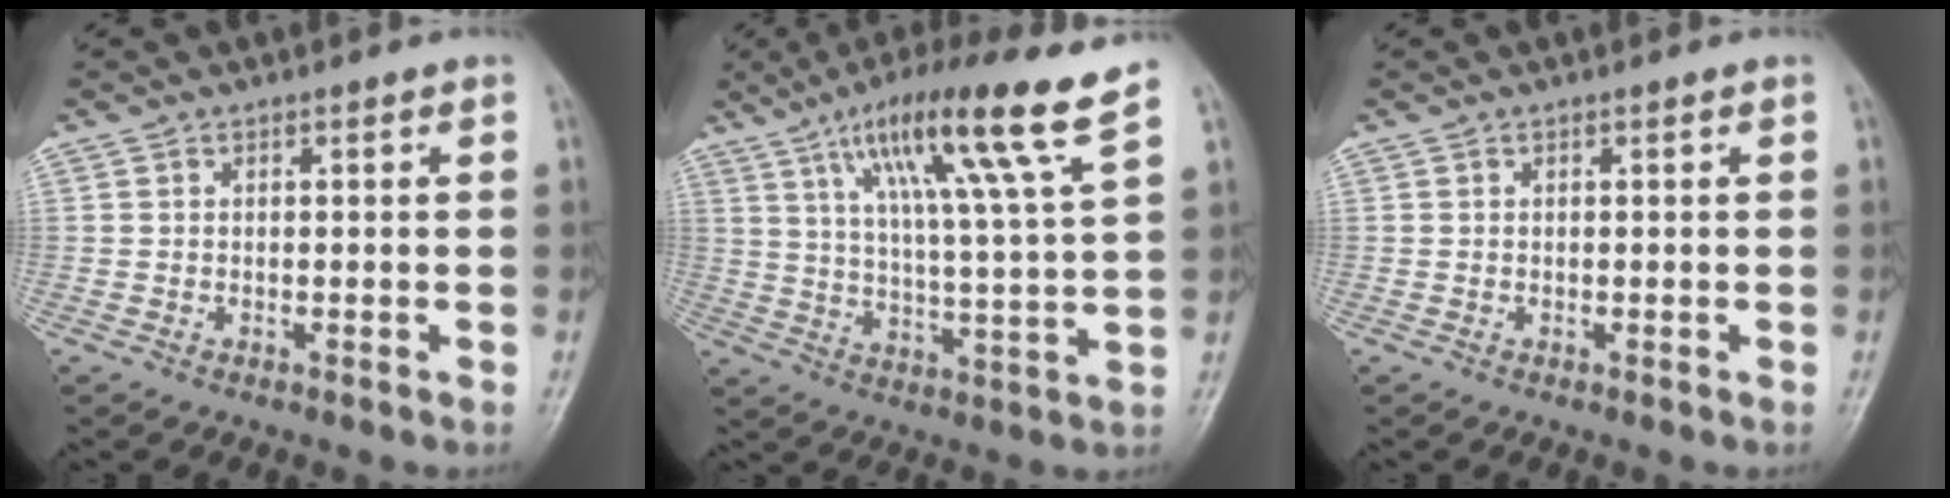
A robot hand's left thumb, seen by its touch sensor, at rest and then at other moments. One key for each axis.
{"total": 16.3, "fx": 9.6, "fy": -0.2, "fz": 13.2, "tx": -0.216, "ty": -0.038, "tz": 0.155}
{"total": 0.0}